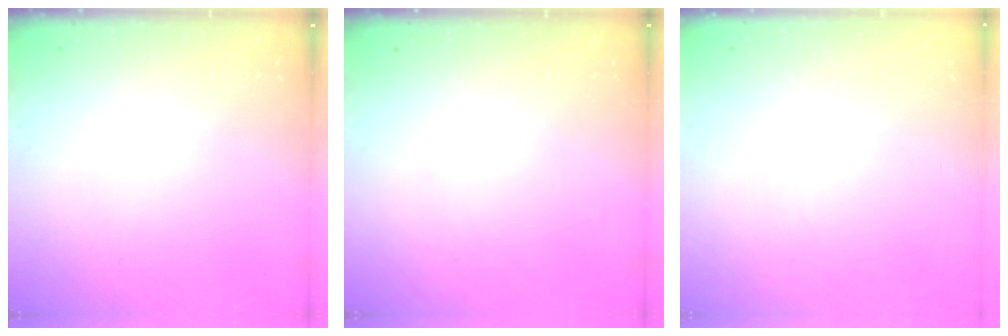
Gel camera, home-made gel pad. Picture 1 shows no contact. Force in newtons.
{"total": 0.0}
{"total": 0.0}